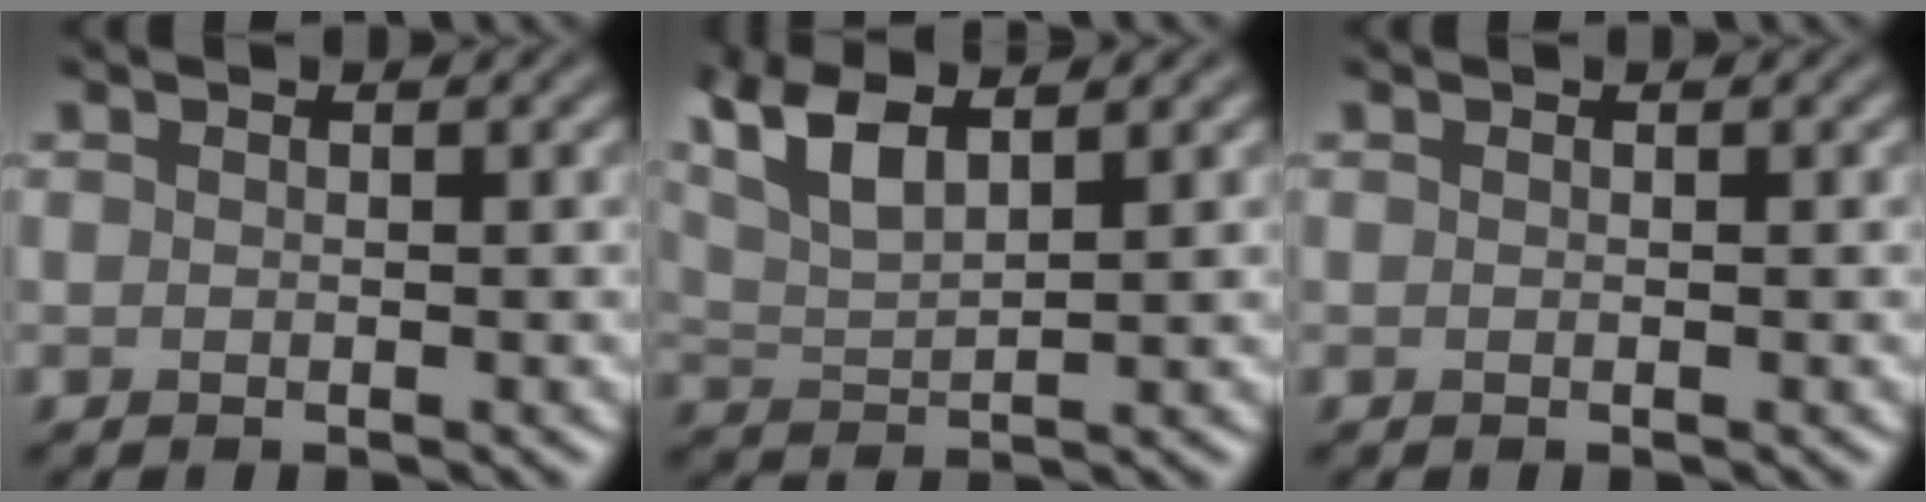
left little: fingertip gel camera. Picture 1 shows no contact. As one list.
[{"total": 6.4, "force": [3.9, 2.3, 4.5], "torque": [-0.094, 0.023, 0.066]}, {"total": 0.0}]